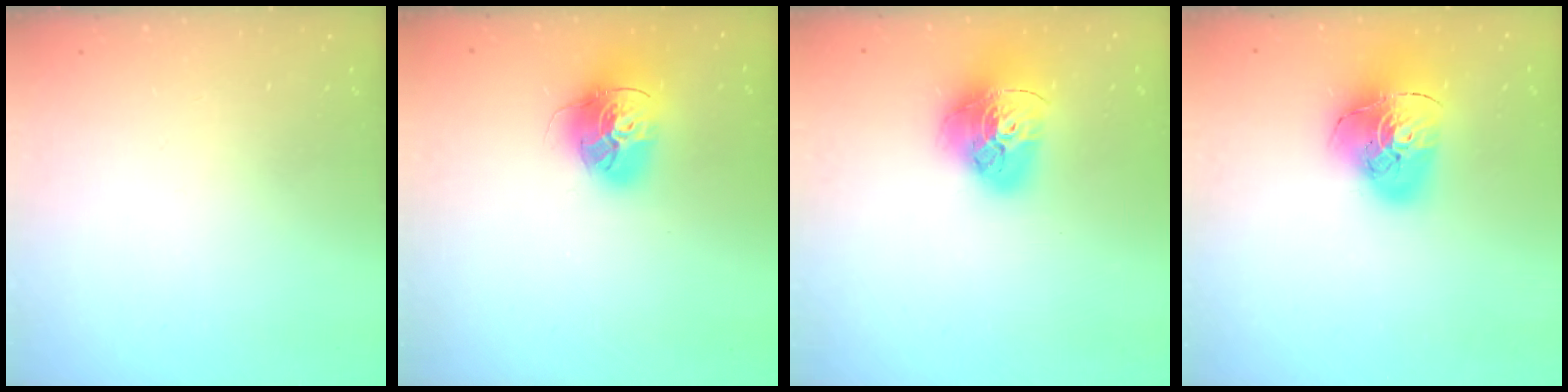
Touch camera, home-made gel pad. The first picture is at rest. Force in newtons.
{"total": 17.1, "press": 17.0, "slide": 1.9}
{"total": 18.4, "press": 18.3, "slide": 1.9}
{"total": 18.7, "press": 18.6, "slide": 2.1}